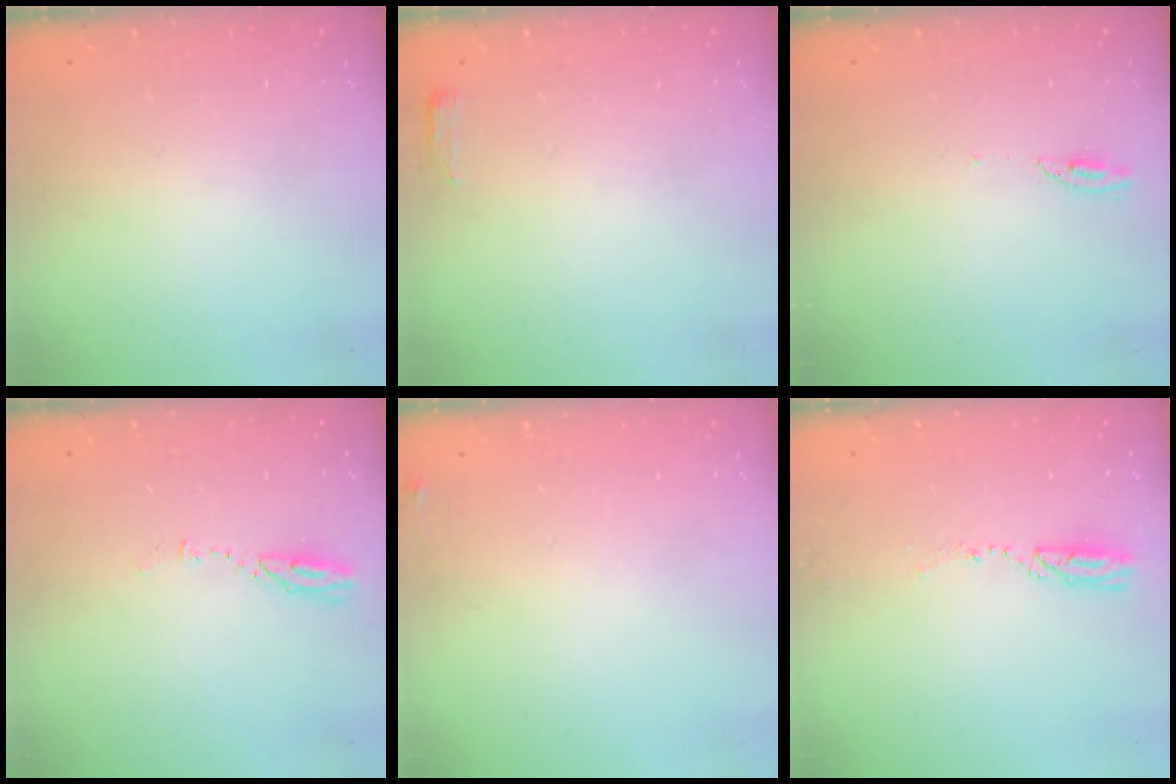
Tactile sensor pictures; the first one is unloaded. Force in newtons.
{"total": 2.7, "press": 2.6, "slide": 0.8}
{"total": 3.7, "press": 3.7, "slide": 0.2}
{"total": 3.2, "press": 3.2, "slide": 0.3}
{"total": 3.4, "press": 3.3, "slide": 0.5}
{"total": 3.5, "press": 3.4, "slide": 0.7}